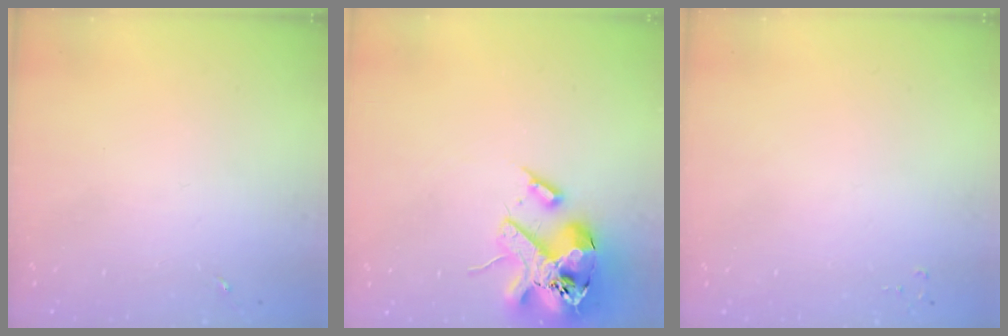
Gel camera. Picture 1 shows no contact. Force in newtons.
{"total": 17.4, "press": 17.1, "slide": 2.9}
{"total": 2.2, "press": 2.2, "slide": 0.2}